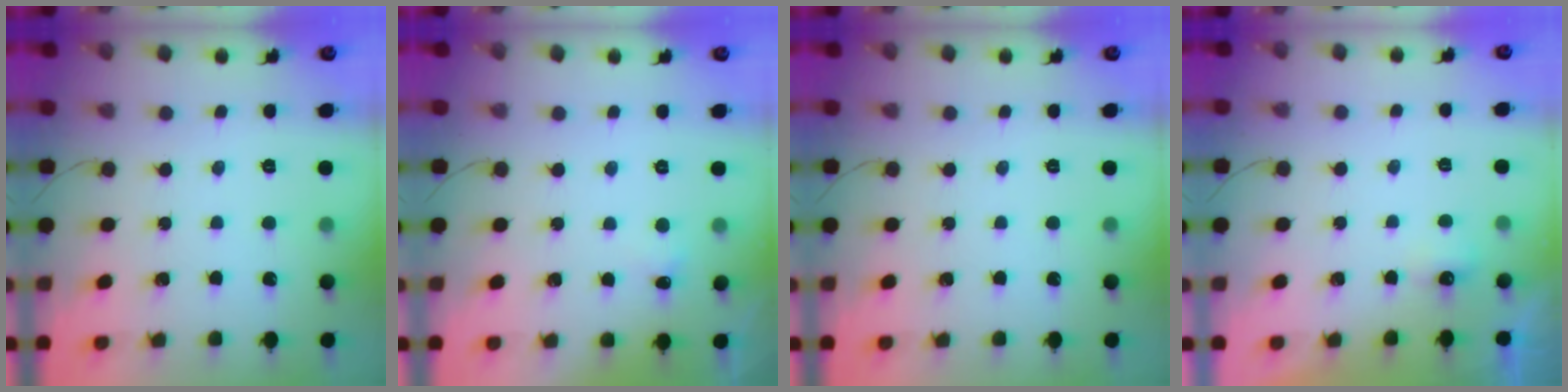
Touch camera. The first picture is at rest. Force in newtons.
{"total": 3.5, "press": 3.3, "slide": 1.2}
{"total": 0.0}
{"total": 2.9, "press": 2.8, "slide": 0.8}